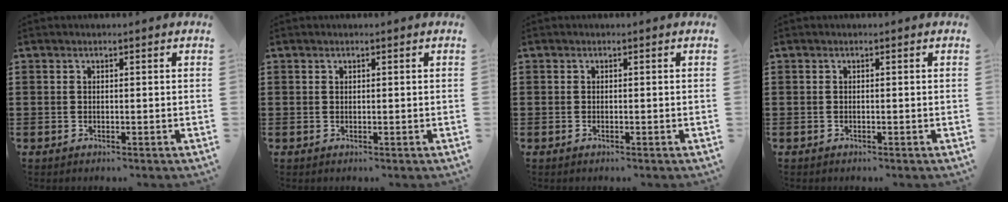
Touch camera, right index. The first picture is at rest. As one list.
[{"total": 0.0}, {"total": 0.0}, {"total": 0.0}]